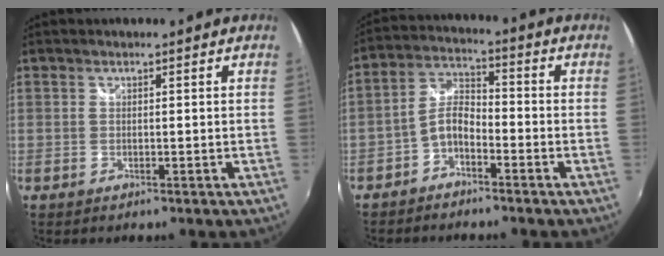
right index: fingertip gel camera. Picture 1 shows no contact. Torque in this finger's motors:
{"motor_torque": [0.14, -0.02, 0.34, 0.09]}